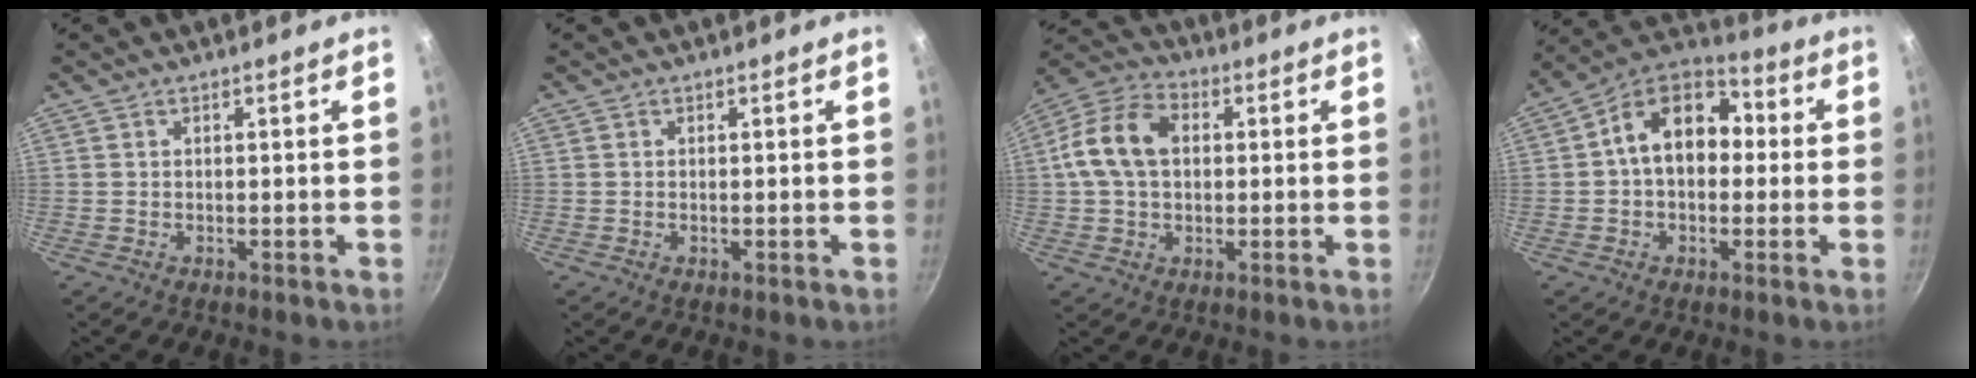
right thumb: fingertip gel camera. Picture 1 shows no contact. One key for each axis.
{"total": 0.0}
{"total": 12.0, "fx": 1.4, "fy": 8.4, "fz": 8.5, "tx": -0.143, "ty": 0.025, "tz": 0.010}
{"total": 14.4, "fx": 1.2, "fy": 10.2, "fz": 10.1, "tx": -0.117, "ty": 0.039, "tz": -0.004}